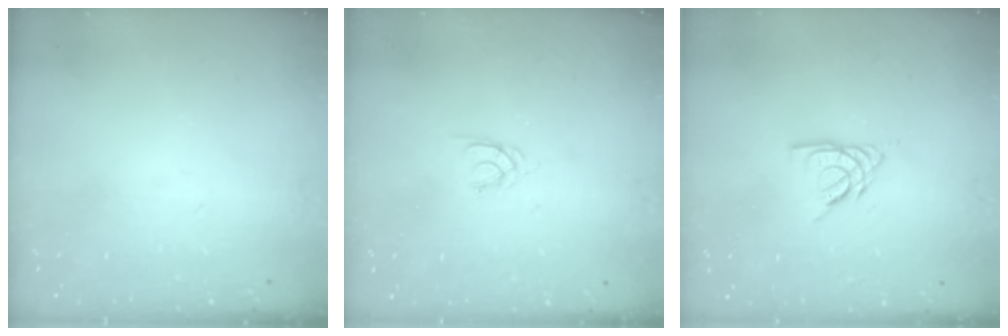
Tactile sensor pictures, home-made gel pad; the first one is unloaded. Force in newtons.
{"total": 1.3, "press": 1.2, "slide": 0.3}
{"total": 6.0, "press": 6.0, "slide": 0.6}